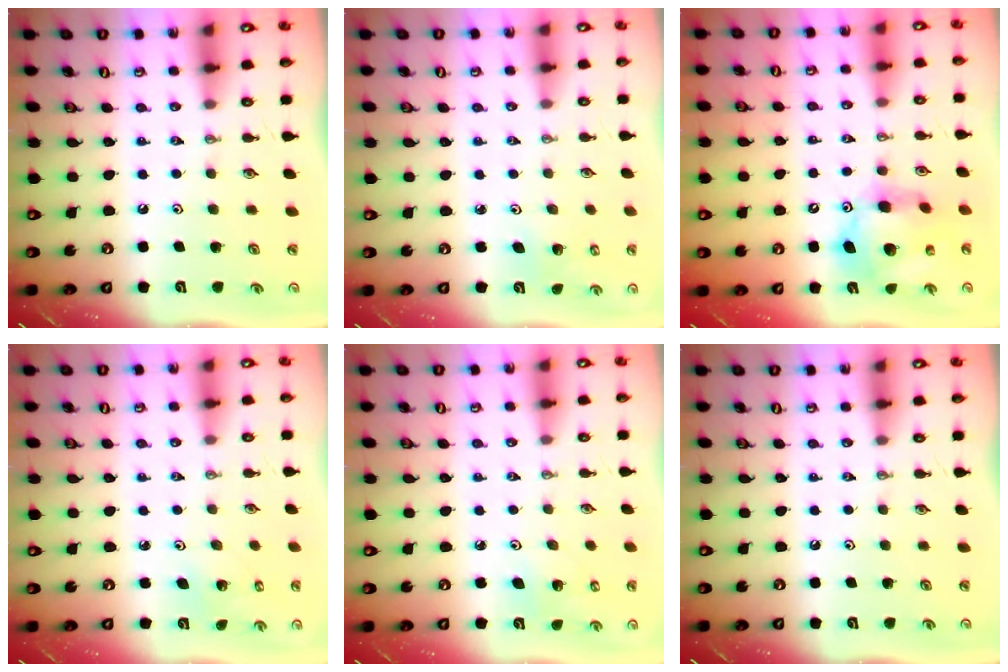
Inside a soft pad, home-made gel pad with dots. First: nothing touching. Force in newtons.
{"total": 2.7, "press": 2.7, "slide": 0.4}
{"total": 14.5, "press": 14.4, "slide": 1.3}
{"total": 2.1, "press": 2.1, "slide": 0.1}
{"total": 5.6, "press": 5.6, "slide": 0.9}
{"total": 0.0}